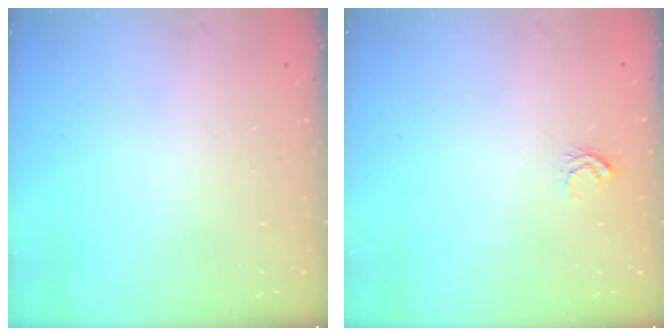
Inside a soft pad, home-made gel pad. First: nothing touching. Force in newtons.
{"total": 3.4, "press": 3.4, "slide": 0.3}